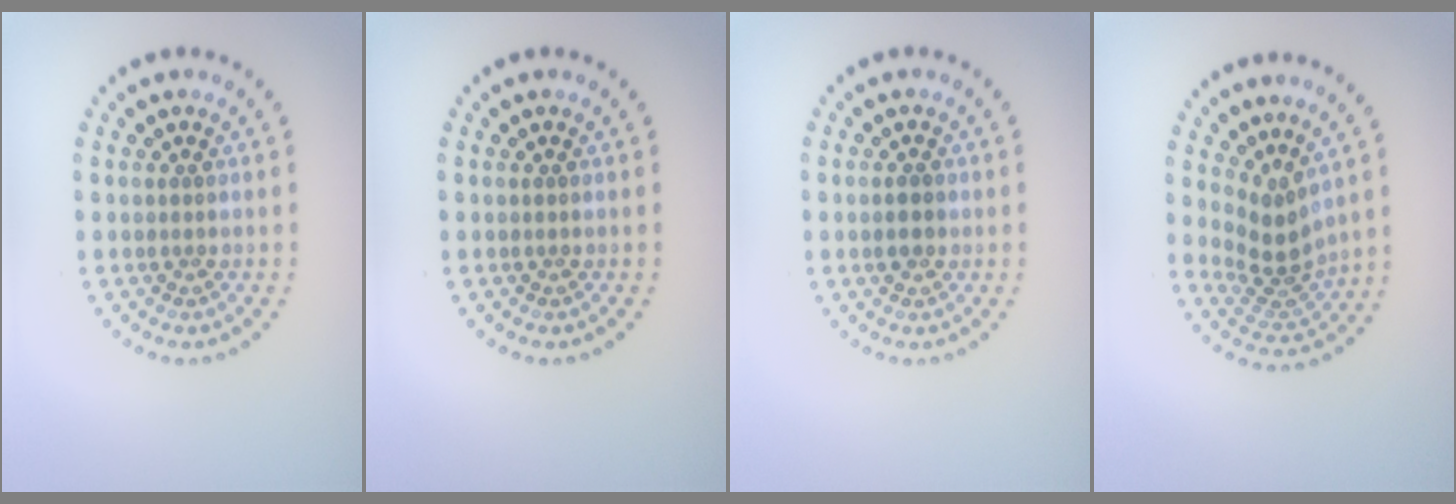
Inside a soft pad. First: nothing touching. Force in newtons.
{"total": 0.0}
{"total": 1.8, "press": 1.8, "slide": 0.2}
{"total": 3.3, "press": 2.3, "slide": 2.4}